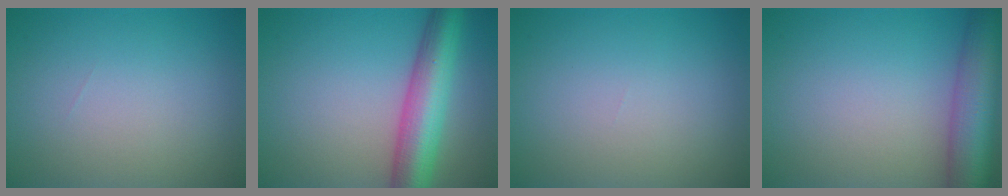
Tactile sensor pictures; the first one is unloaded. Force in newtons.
{"total": 7.5, "press": 7.5, "slide": 0.2}
{"total": 0.0}
{"total": 8.5, "press": 8.5, "slide": 0.5}